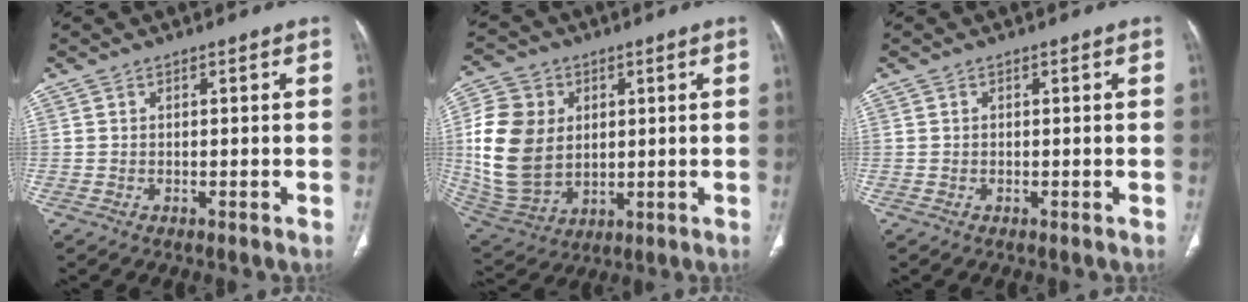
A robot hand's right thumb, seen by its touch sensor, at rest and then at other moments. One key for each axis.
{"total": 17.0, "fx": 2.2, "fy": 13.0, "fz": 10.7, "tx": -0.200, "ty": -0.007, "tz": 0.055}
{"total": 0.0}